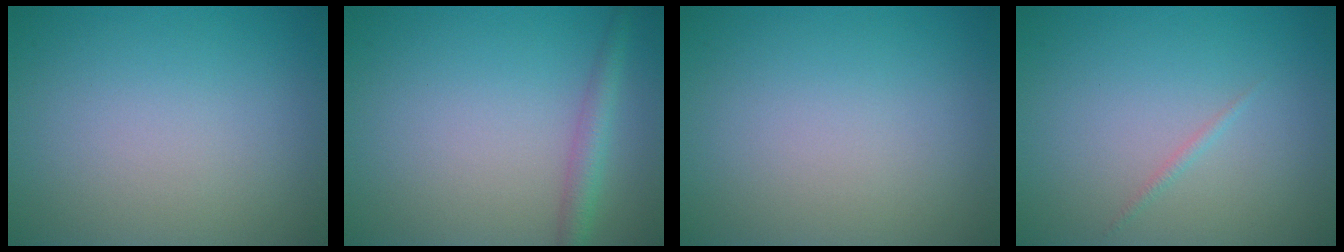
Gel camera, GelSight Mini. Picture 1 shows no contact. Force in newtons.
{"total": 2.3, "press": 2.3, "slide": 0.1}
{"total": 0.0}
{"total": 0.6, "press": 0.6, "slide": 0.0}